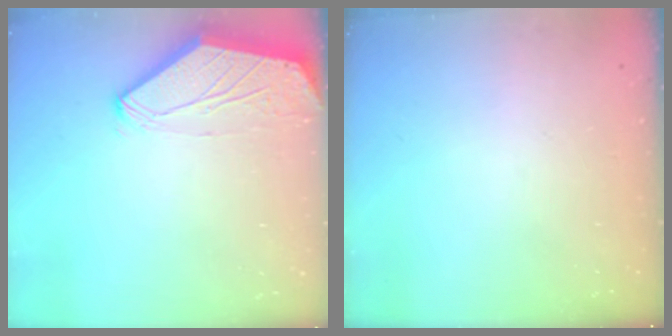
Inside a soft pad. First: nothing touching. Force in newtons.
{"total": 0.0}